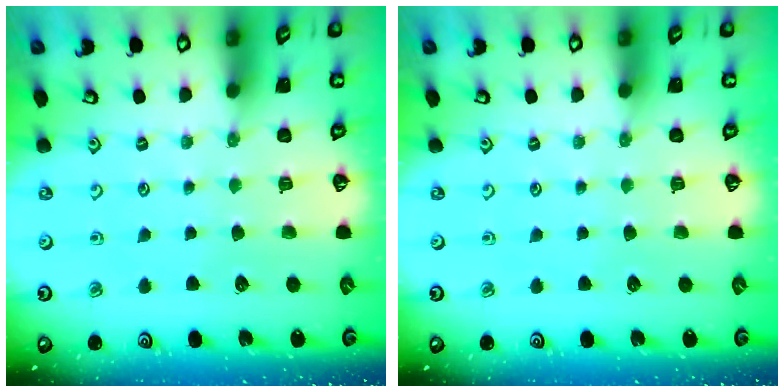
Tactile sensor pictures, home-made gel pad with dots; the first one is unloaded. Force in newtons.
{"total": 0.0}